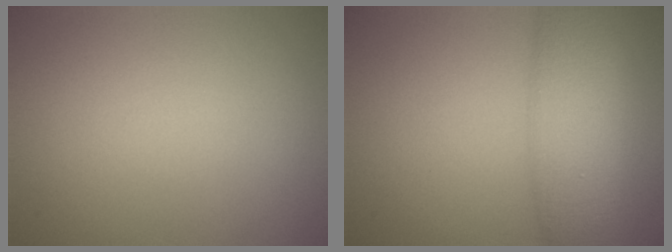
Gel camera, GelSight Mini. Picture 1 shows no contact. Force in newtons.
{"total": 6.8, "press": 6.8, "slide": 0.2}